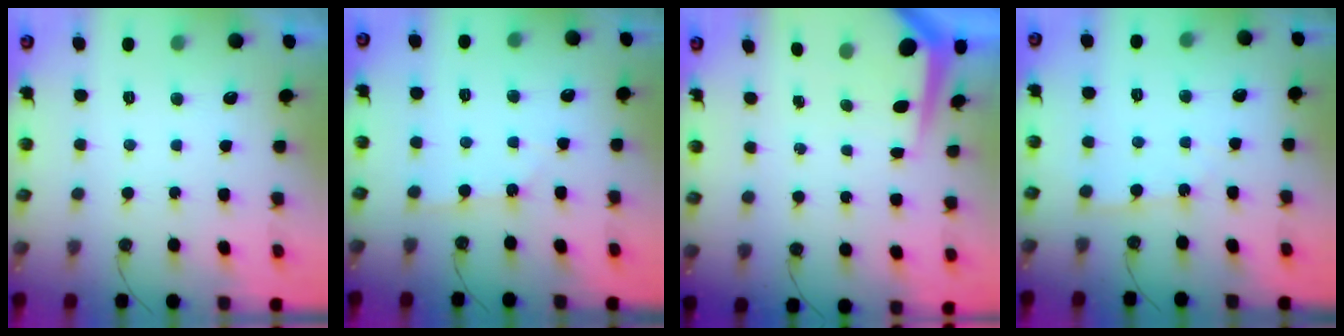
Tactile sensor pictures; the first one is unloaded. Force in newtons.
{"total": 1.8, "press": 1.7, "slide": 0.3}
{"total": 5.7, "press": 5.7, "slide": 0.5}
{"total": 2.7, "press": 2.7, "slide": 0.4}